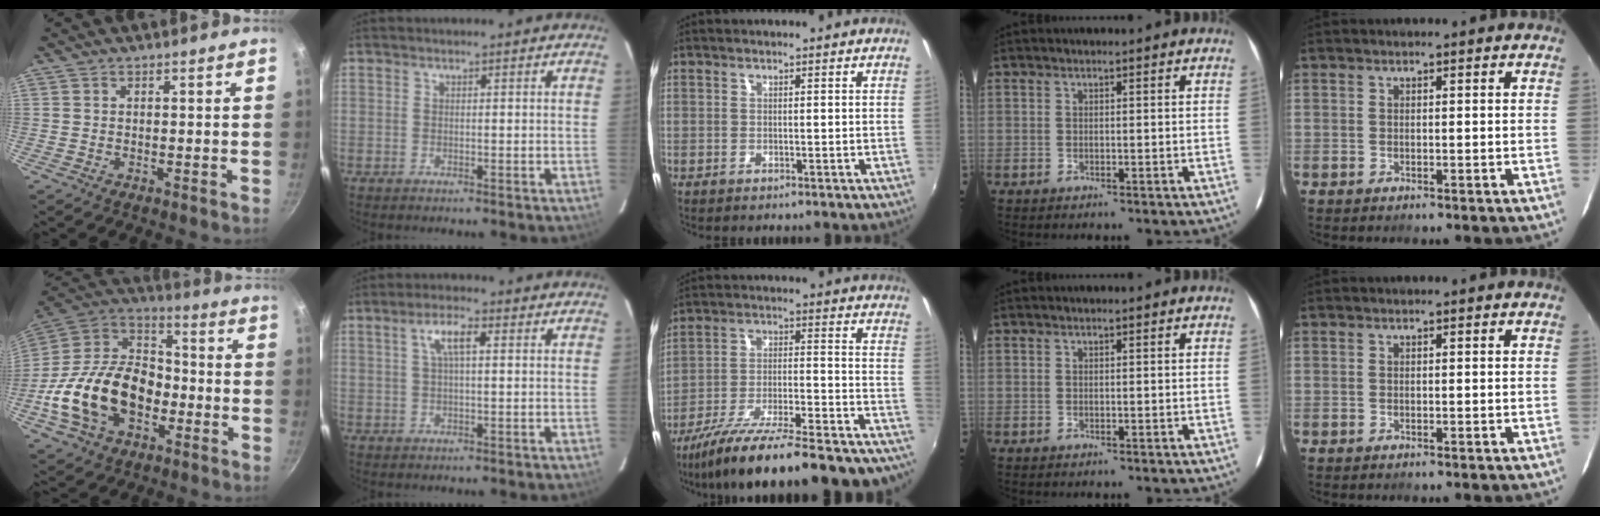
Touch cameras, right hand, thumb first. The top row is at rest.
{"thumb": {"total": 23.2, "force": [-6.8, 15.6, 15.8], "torque": [-0.267, 0.055, -0.131]}, "index": {"total": 4.6, "force": [1.3, 1.3, 4.2], "torque": [-0.082, 0.011, 0.026]}, "middle": {"total": 31.0, "force": [-27.5, 4.2, 13.7], "torque": [-0.207, -0.057, -0.383]}}